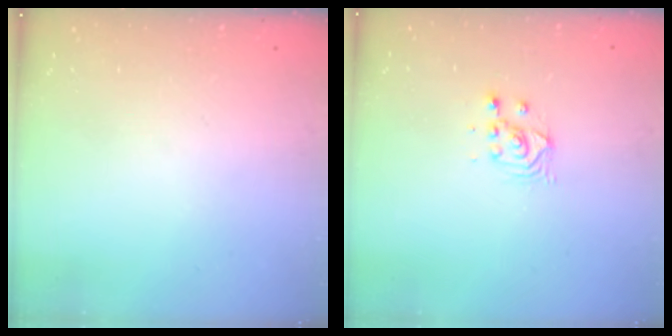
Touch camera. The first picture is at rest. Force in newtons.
{"total": 2.9, "press": 2.9, "slide": 0.1}